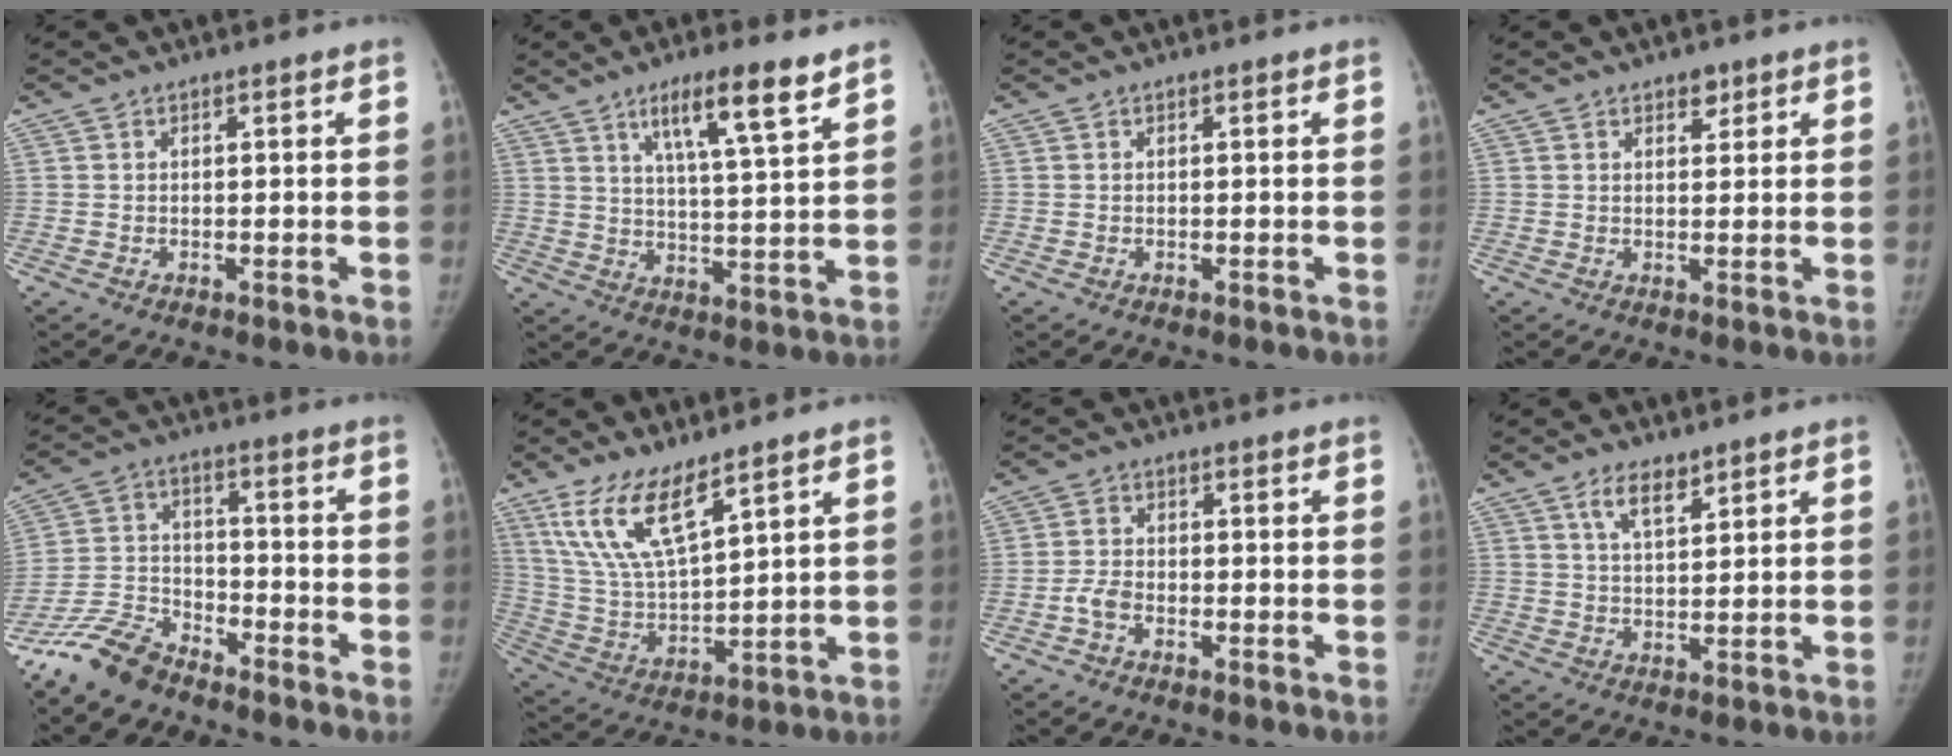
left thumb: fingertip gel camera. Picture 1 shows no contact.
{"total": 10.8, "force": [6.7, 1.5, 8.3], "torque": [-0.132, -0.035, 0.112]}
{"total": 0.0}
{"total": 2.1, "force": [1.4, 1.3, 0.9], "torque": [0.005, -0.007, 0.019]}
{"total": 9.6, "force": [-8.2, 3.8, 3.0], "torque": [-0.061, 0.044, -0.169]}
{"total": 12.9, "force": [8.4, 3.7, 9.0], "torque": [-0.171, -0.039, 0.181]}
{"total": 2.9, "force": [-1.6, 1.6, 1.8], "torque": [-0.039, 0.013, -0.034]}
{"total": 4.7, "force": [3.2, 1.9, 2.9], "torque": [-0.040, -0.019, 0.061]}